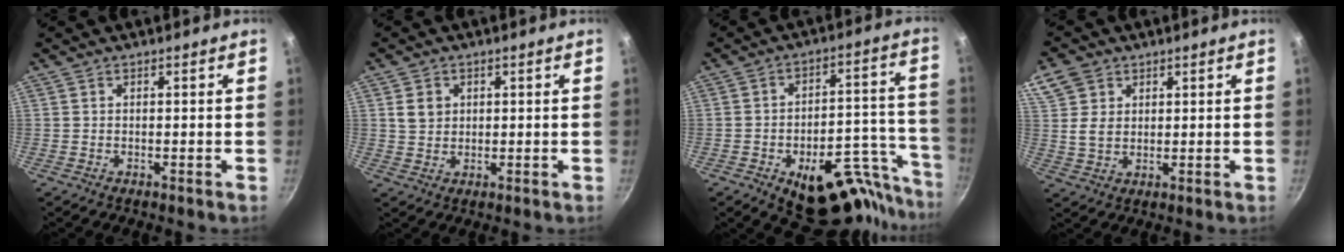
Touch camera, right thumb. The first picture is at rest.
{"total": 3.8, "force": [1.0, 3.2, 1.8], "torque": [-0.018, 0.000, 0.020]}
{"total": 24.3, "force": [-13.0, 11.8, 16.8], "torque": [-0.133, 0.062, -0.174]}
{"total": 7.2, "force": [3.3, 5.4, 3.3], "torque": [-0.044, -0.011, 0.061]}